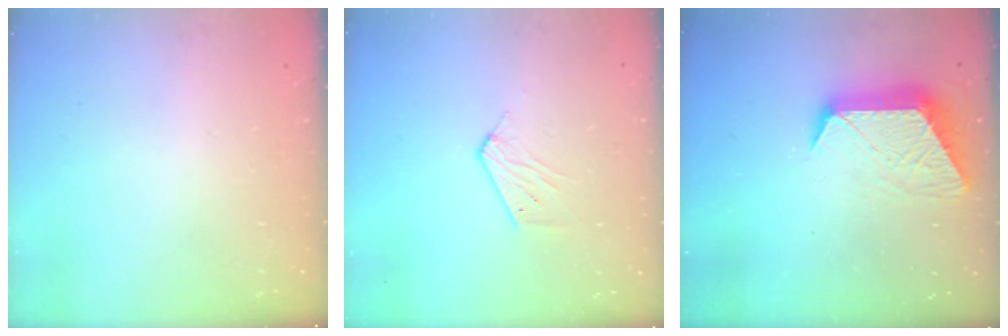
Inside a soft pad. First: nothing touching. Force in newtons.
{"total": 4.1, "press": 4.1, "slide": 0.3}
{"total": 12.2, "press": 12.2, "slide": 0.8}